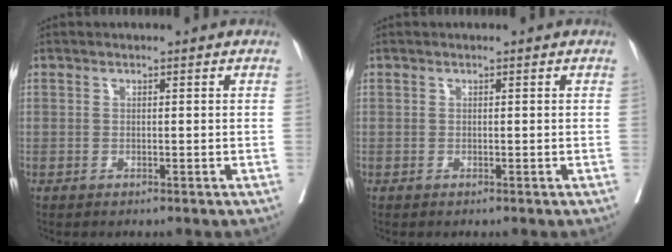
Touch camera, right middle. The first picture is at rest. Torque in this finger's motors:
{"motor_torque": [-0.22, -0.65, 0.04, 0.00]}